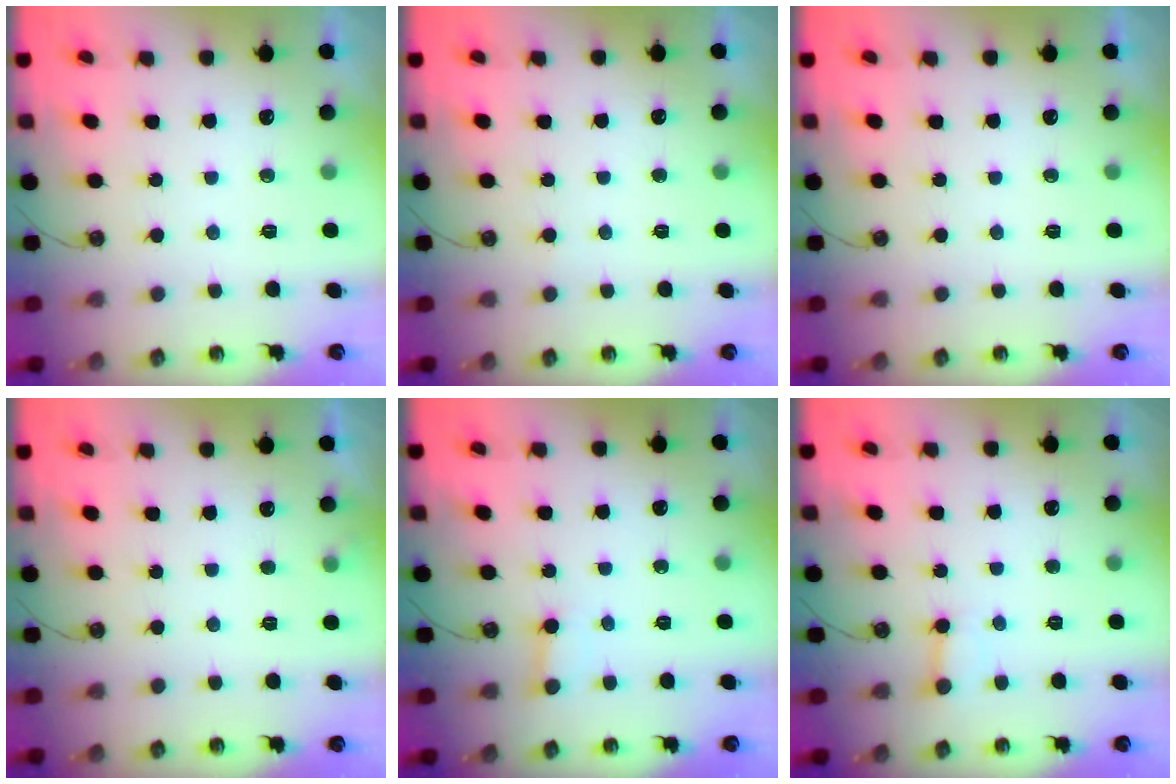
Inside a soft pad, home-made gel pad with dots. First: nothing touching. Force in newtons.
{"total": 3.7, "press": 3.7, "slide": 0.3}
{"total": 0.0}
{"total": 2.6, "press": 2.6, "slide": 0.4}
{"total": 2.2, "press": 2.2, "slide": 0.1}
{"total": 2.5, "press": 2.5, "slide": 0.4}